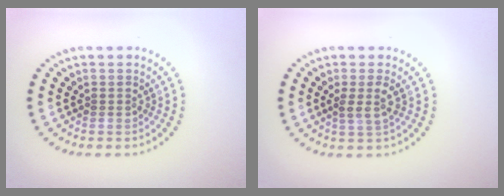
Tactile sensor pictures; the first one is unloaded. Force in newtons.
{"total": 1.9, "press": 1.5, "slide": 1.1}